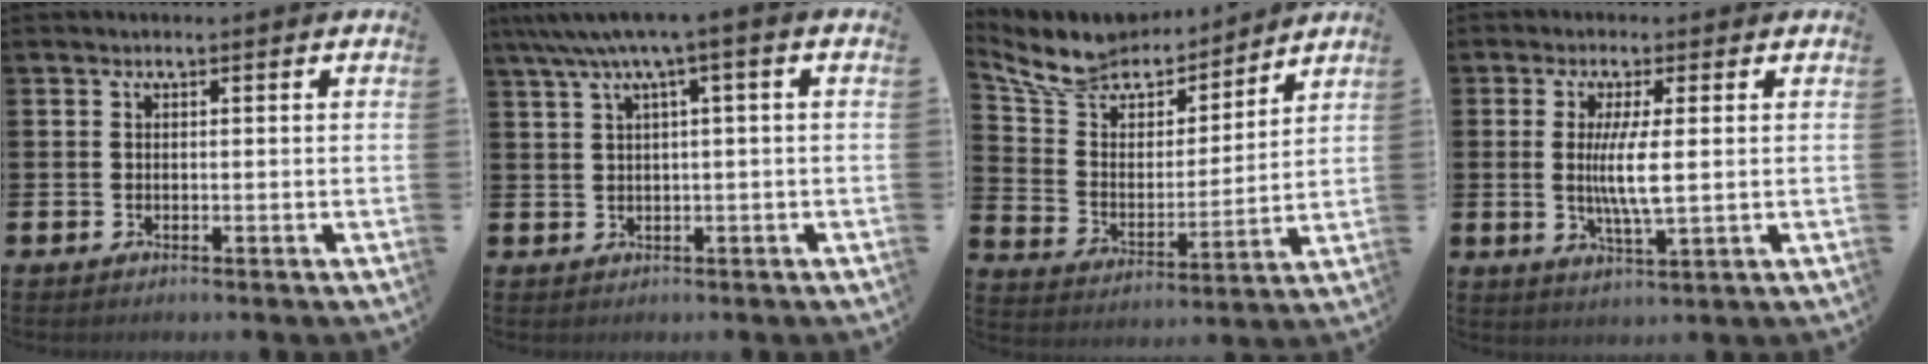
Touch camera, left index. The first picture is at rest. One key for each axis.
{"total": 4.2, "fx": 1.6, "fy": 0.1, "fz": 3.8, "tx": -0.083, "ty": 0.000, "tz": 0.024}
{"total": 10.3, "fx": 9.6, "fy": 3.4, "fz": 1.7, "tx": -0.086, "ty": -0.071, "tz": 0.172}
{"total": 5.2, "fx": 0.5, "fy": 0.8, "fz": 5.1, "tx": -0.088, "ty": -0.005, "tz": 0.005}